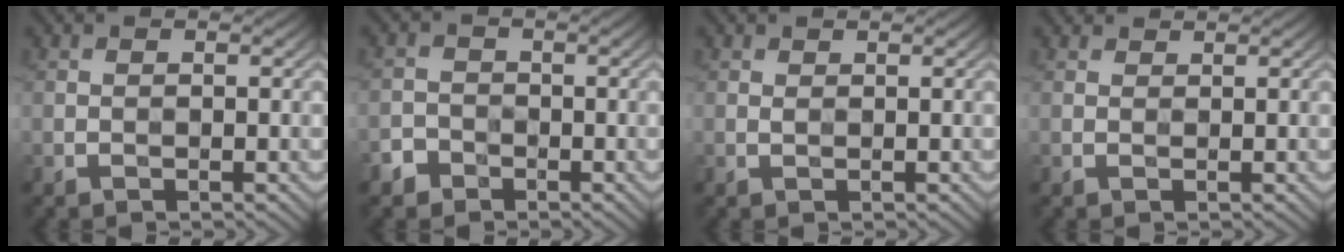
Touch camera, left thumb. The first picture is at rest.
{"total": 2.2, "force": [-1.6, 1.6, 0.1], "torque": [-0.002, -0.004, -0.038]}
{"total": 0.0}
{"total": 1.0, "force": [1.0, 0.1, -0.2], "torque": [0.000, -0.002, 0.016]}